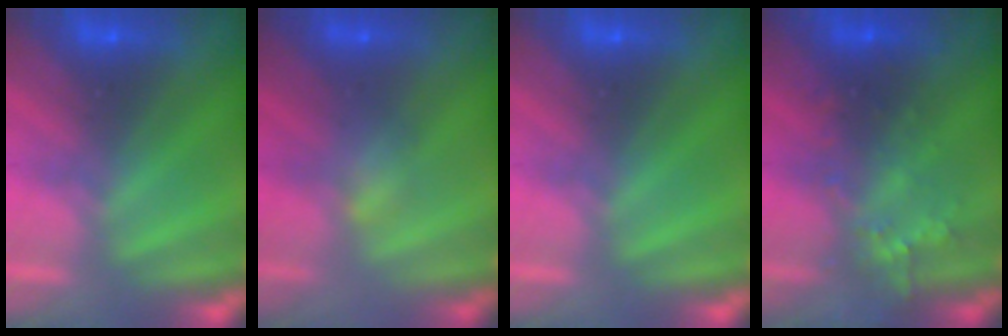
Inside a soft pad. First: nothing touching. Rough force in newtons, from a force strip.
{"total": 2.6}
{"total": 0.0}
{"total": 6.0}